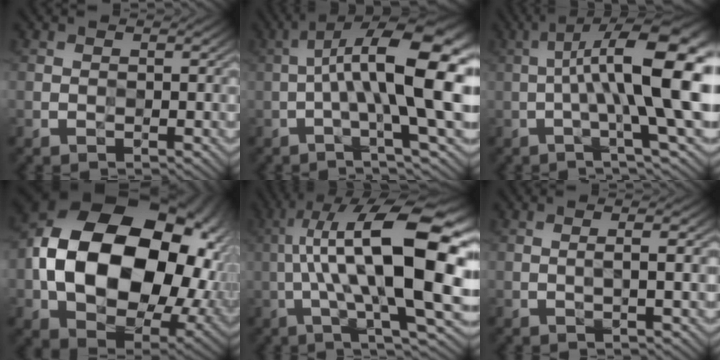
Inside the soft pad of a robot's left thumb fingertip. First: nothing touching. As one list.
[{"total": 15.7, "force": [0.5, 3.9, 15.2], "torque": [-0.242, 0.028, 0.006]}, {"total": 15.2, "force": [0.8, 3.2, 14.8], "torque": [-0.219, 0.022, 0.018]}, {"total": 21.0, "force": [1.0, 15.1, 14.6], "torque": [-0.315, -0.039, 0.054]}, {"total": 18.9, "force": [1.6, 5.0, 18.2], "torque": [-0.301, 0.036, 0.035]}, {"total": 2.5, "force": [0.1, 0.3, 2.5], "torque": [-0.041, 0.005, -0.003]}]